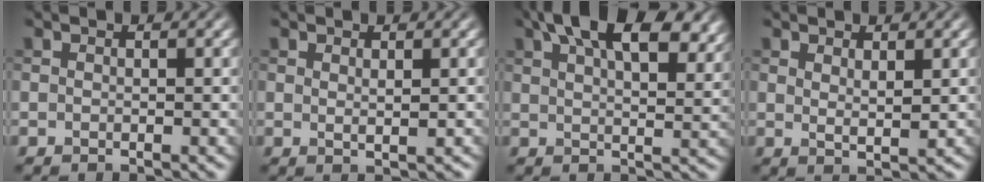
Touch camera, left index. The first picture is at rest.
{"total": 1.1, "force": [0.5, 0.2, 1.0], "torque": [-0.015, -0.003, 0.009]}
{"total": 12.6, "force": [7.3, 5.3, 8.7], "torque": [-0.113, 0.027, 0.105]}
{"total": 1.7, "force": [0.9, 0.4, 1.4], "torque": [-0.023, -0.006, 0.018]}